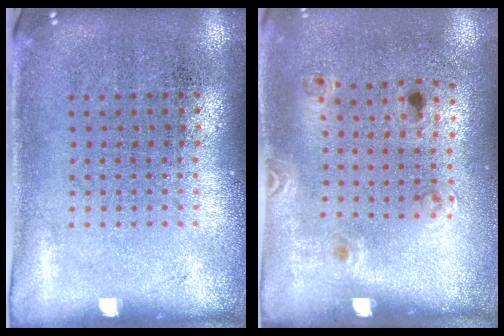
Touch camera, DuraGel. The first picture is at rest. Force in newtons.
{"total": 1.3, "press": 0.7, "slide": 1.1}